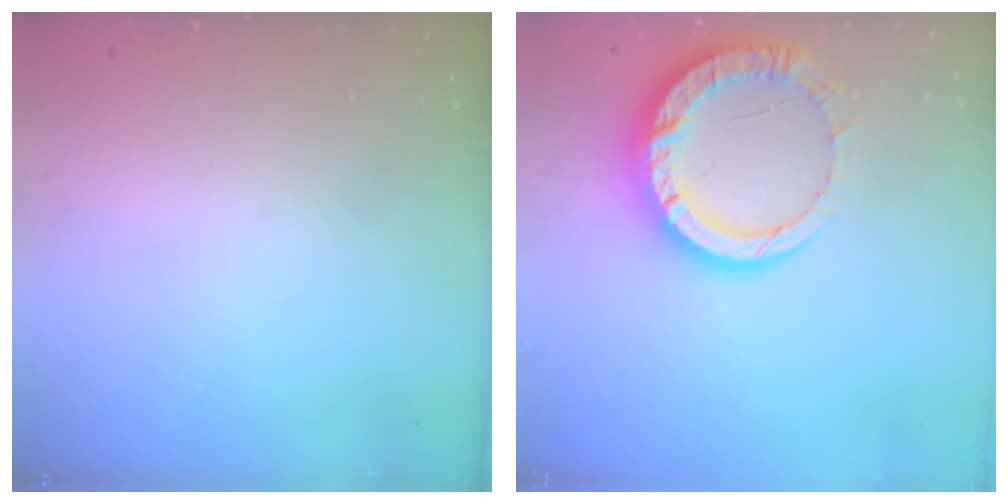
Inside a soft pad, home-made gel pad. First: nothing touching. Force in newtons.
{"total": 14.4, "press": 14.3, "slide": 1.4}